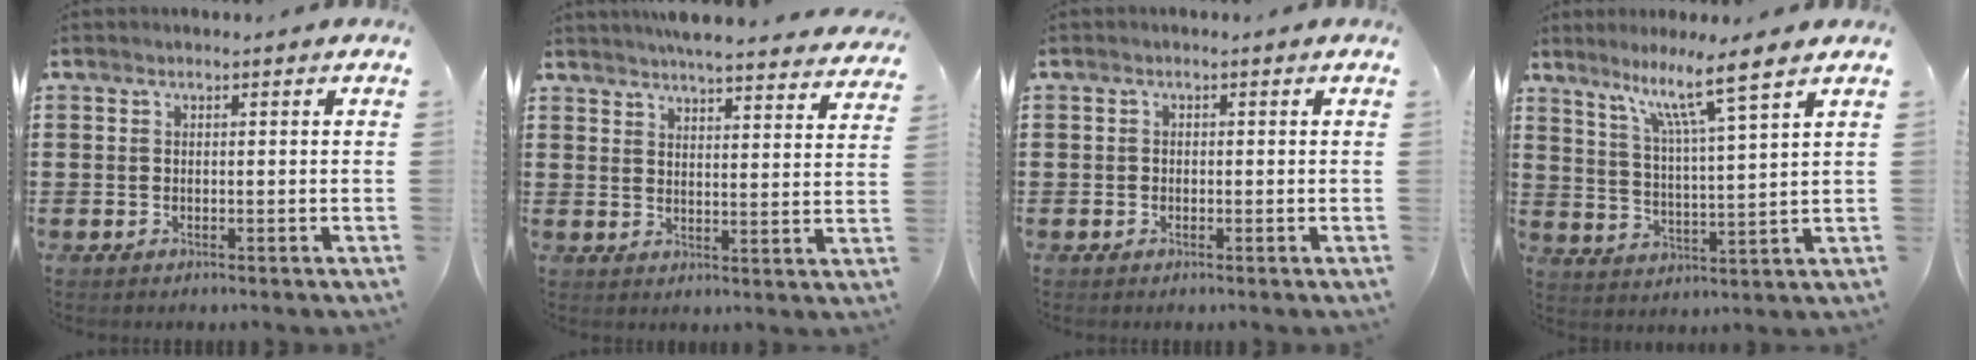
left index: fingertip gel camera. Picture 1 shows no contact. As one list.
[{"total": 4.8, "force": [4.8, -0.2, 0.8], "torque": [-0.029, -0.030, 0.083]}, {"total": 0.6, "force": [-0.4, 0.5, 0.1], "torque": [-0.002, 0.002, -0.008]}, {"total": 8.1, "force": [6.2, -0.6, 5.3], "torque": [-0.114, -0.035, 0.099]}]